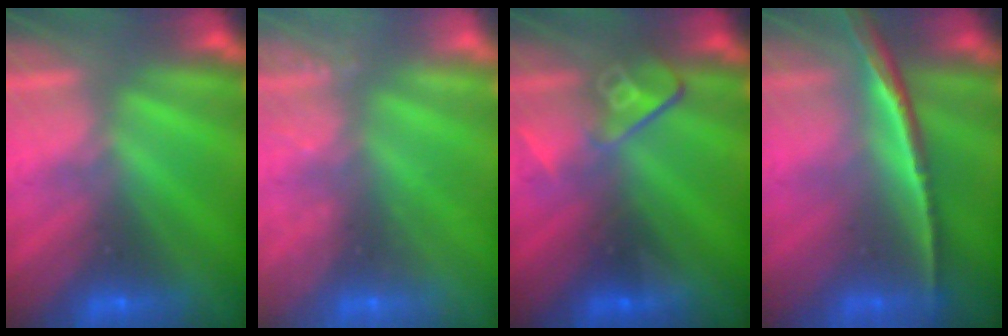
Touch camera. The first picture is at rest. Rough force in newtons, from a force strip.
{"total": 2.4}
{"total": 2.7}
{"total": 1.5}